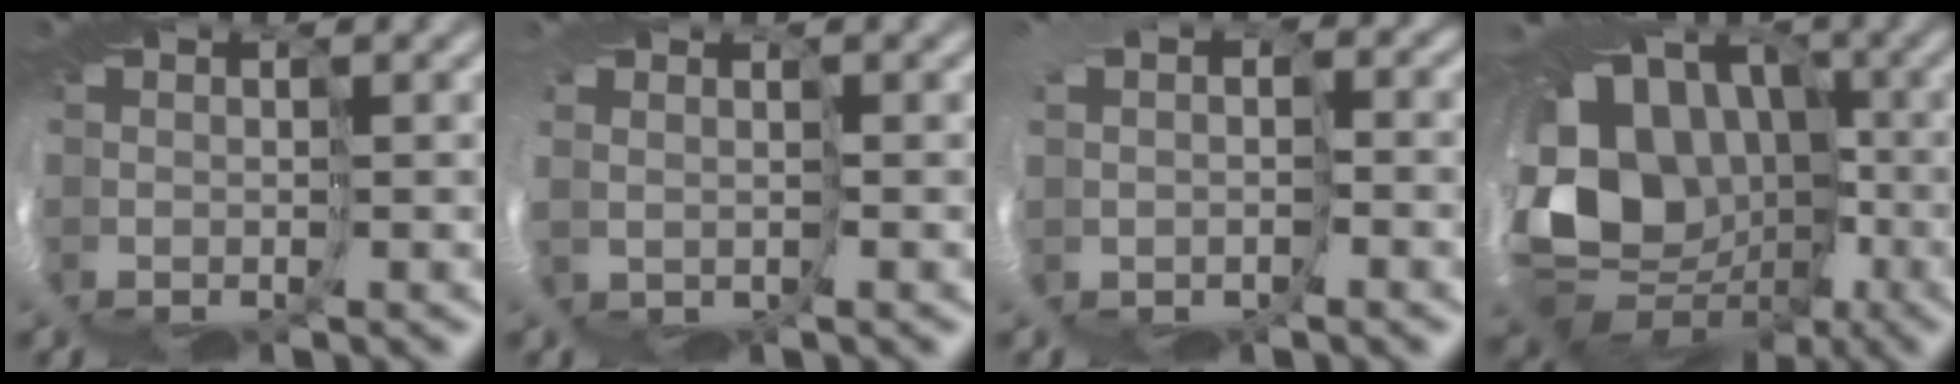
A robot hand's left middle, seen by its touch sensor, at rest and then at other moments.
{"total": 1.3, "force": [0.1, 1.3, 0.0], "torque": [-0.001, -0.003, 0.007]}
{"total": 3.6, "force": [-0.5, 2.8, 2.1], "torque": [-0.041, -0.014, 0.000]}
{"total": 11.2, "force": [-0.1, 9.8, 5.4], "torque": [-0.098, -0.012, -0.001]}